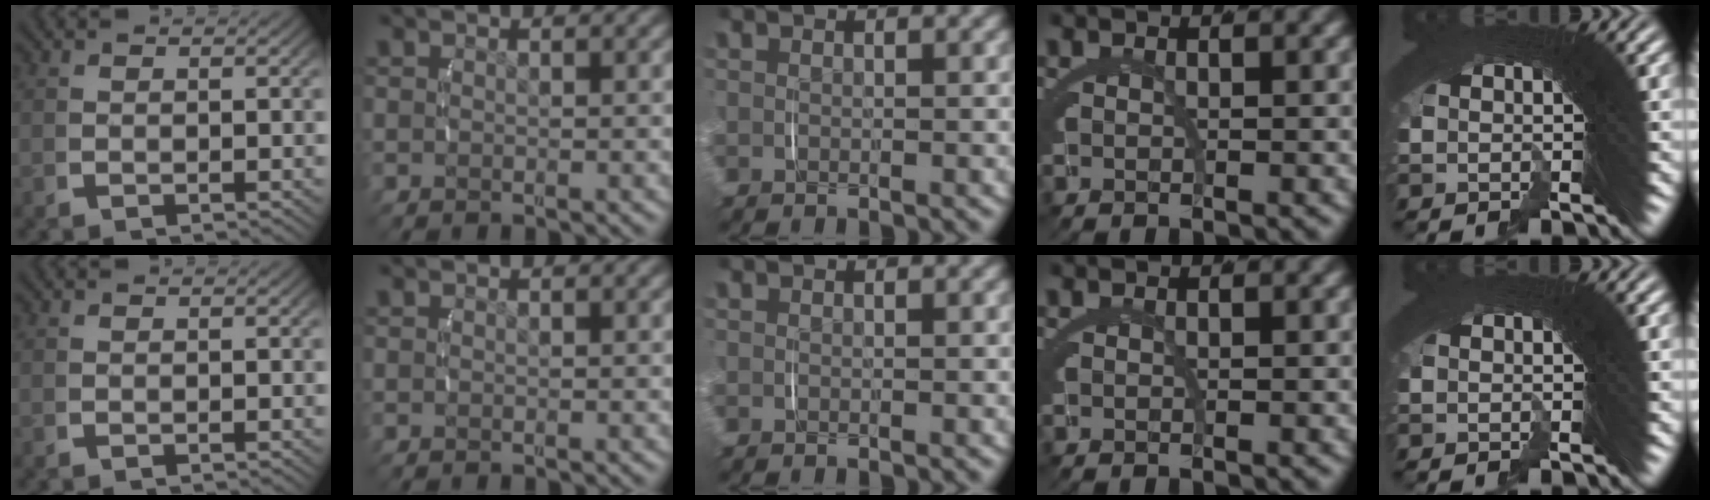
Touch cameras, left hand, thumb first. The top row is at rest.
{}